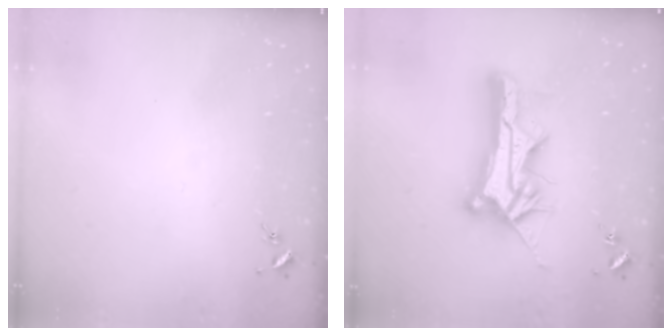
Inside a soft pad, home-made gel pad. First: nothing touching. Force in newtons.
{"total": 13.0, "press": 12.9, "slide": 1.2}